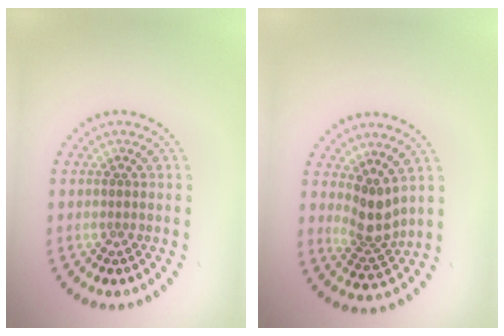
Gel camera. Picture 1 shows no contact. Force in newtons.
{"total": 2.9, "press": 2.1, "slide": 1.9}